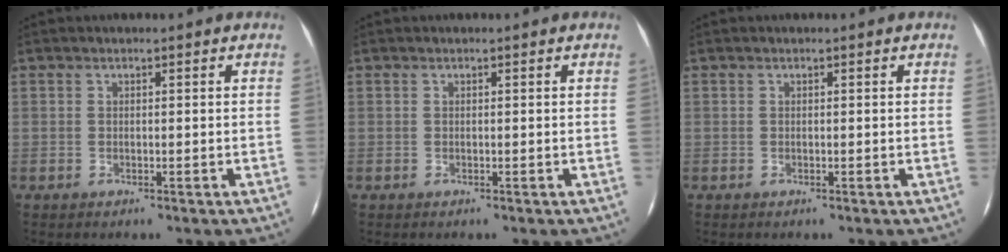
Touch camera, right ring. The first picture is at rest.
{"total": 0.0}
{"total": 0.0}